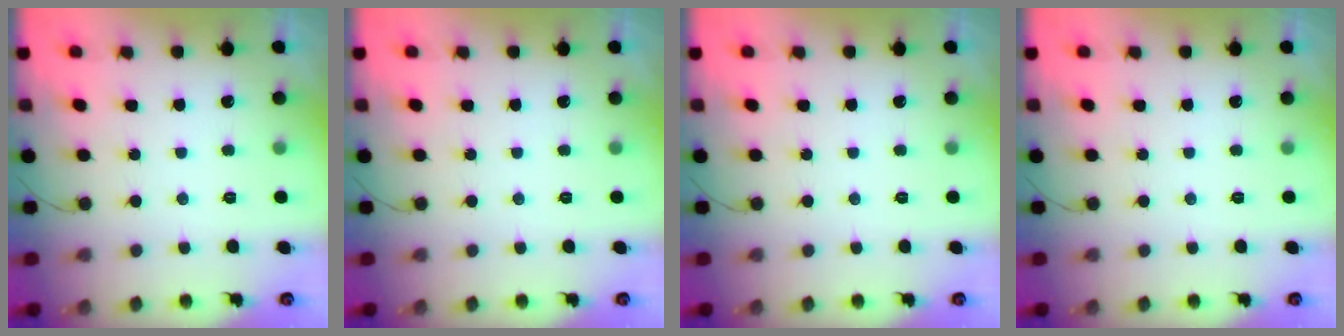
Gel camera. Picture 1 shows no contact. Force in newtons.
{"total": 0.0}
{"total": 0.0}
{"total": 0.0}